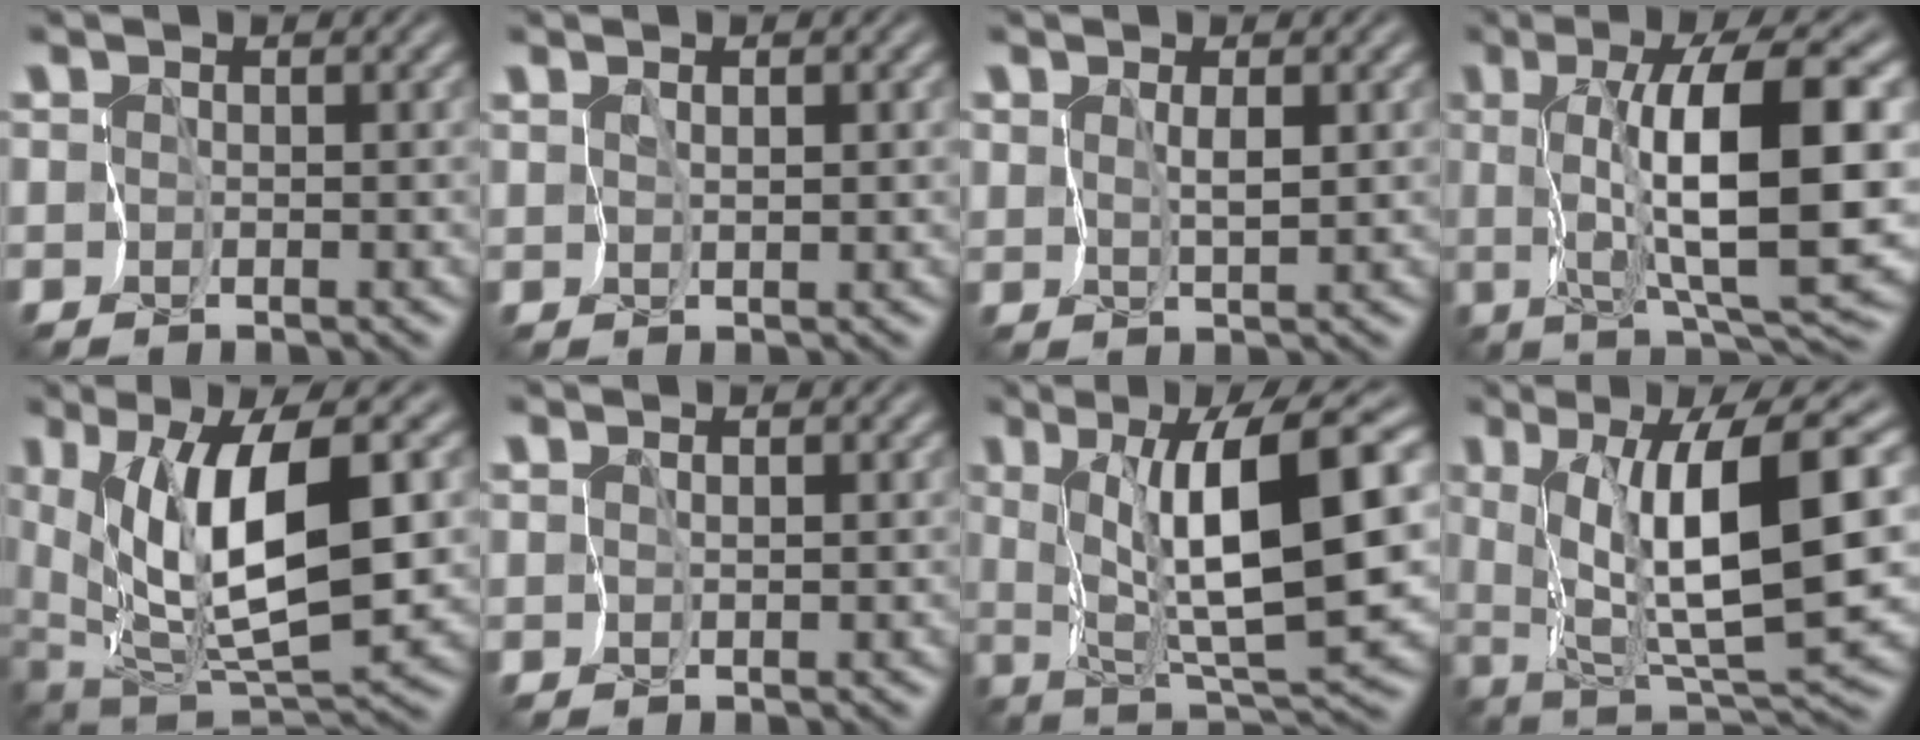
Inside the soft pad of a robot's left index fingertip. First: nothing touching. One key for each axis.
{"total": 1.0, "fx": 0.6, "fy": 0.2, "fz": 0.8, "tx": -0.012, "ty": 0.000, "tz": 0.018}
{"total": 1.8, "fx": 1.0, "fy": 0.4, "fz": 1.4, "tx": -0.029, "ty": -0.001, "tz": 0.027}
{"total": 11.8, "fx": 1.8, "fy": 2.4, "fz": 11.4, "tx": -0.163, "ty": 0.009, "tz": 0.035}
{"total": 10.3, "fx": 2.6, "fy": 3.5, "fz": 9.3, "tx": -0.160, "ty": -0.003, "tz": 0.051}
{"total": 0.6, "fx": 0.5, "fy": -0.1, "fz": 0.3, "tx": -0.005, "ty": 0.001, "tz": 0.014}
{"total": 11.6, "fx": 2.9, "fy": 2.4, "fz": 11.0, "tx": -0.167, "ty": 0.005, "tz": 0.059}
{"total": 11.2, "fx": 2.7, "fy": 2.2, "fz": 10.6, "tx": -0.168, "ty": -0.002, "tz": 0.058}